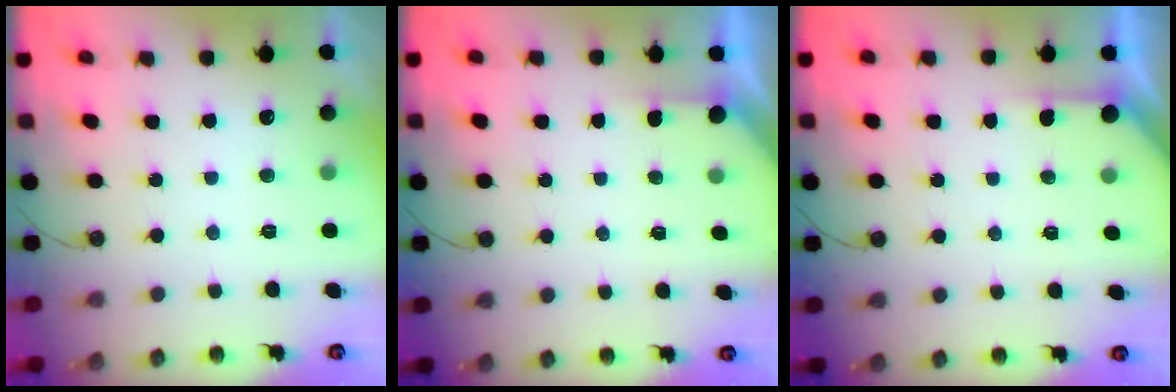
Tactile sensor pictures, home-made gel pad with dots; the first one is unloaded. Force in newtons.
{"total": 2.0, "press": 2.0, "slide": 0.2}
{"total": 3.2, "press": 3.2, "slide": 0.3}